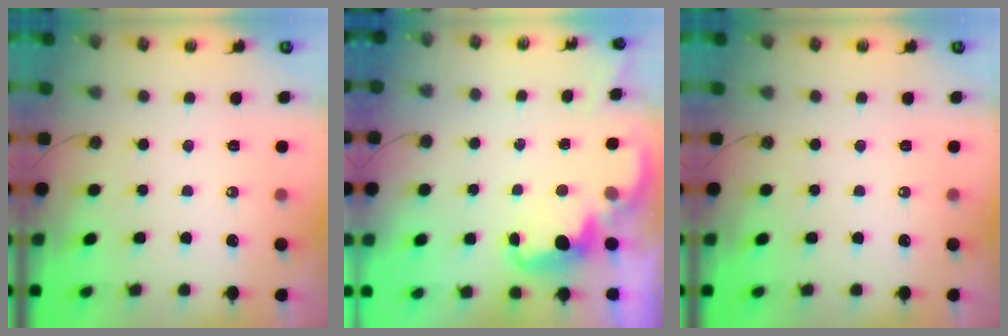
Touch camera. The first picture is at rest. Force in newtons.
{"total": 2.2, "press": 2.2, "slide": 0.6}
{"total": 0.0}